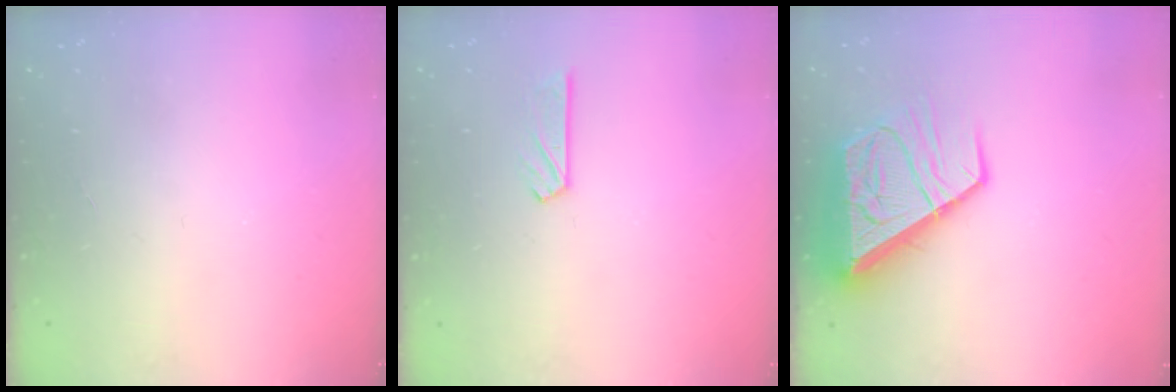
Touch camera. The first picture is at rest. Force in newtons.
{"total": 6.2, "press": 6.2, "slide": 0.2}
{"total": 13.8, "press": 13.7, "slide": 1.6}